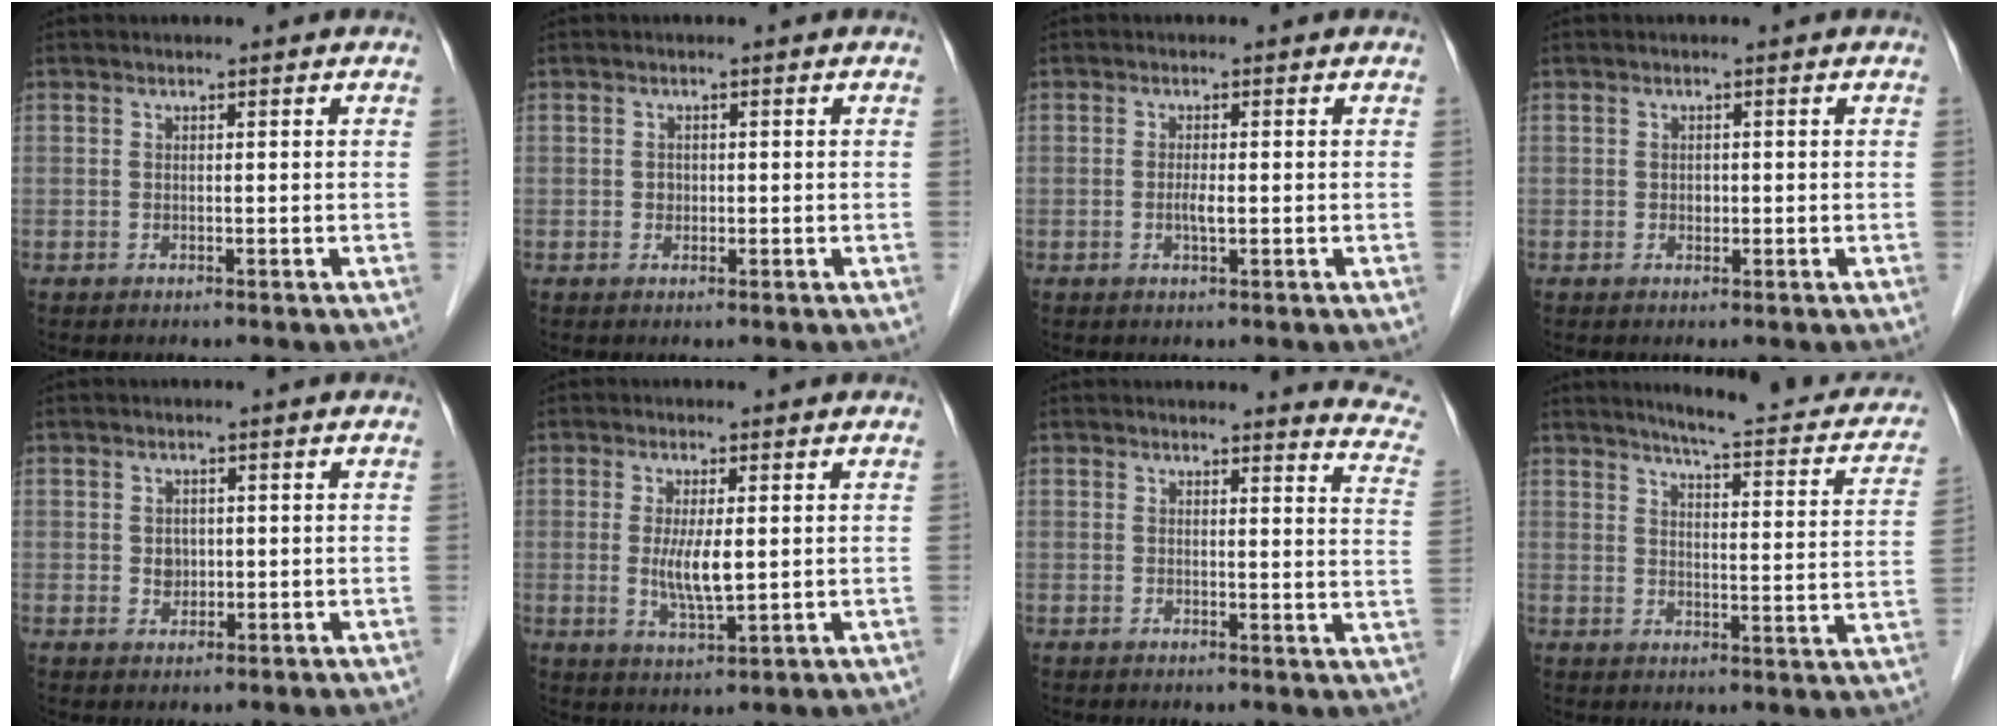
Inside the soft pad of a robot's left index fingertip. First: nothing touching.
{"total": 1.0, "force": [-0.1, 0.9, 0.4], "torque": [-0.007, 0.003, -0.001]}
{"total": 1.8, "force": [-0.3, 0.3, 1.7], "torque": [-0.036, 0.000, -0.006]}
{"total": 1.0, "force": [-0.2, 0.8, 0.6], "torque": [-0.011, 0.002, -0.001]}
{"total": 2.0, "force": [0.0, 1.7, 1.0], "torque": [-0.018, 0.003, 0.006]}
{"total": 5.3, "force": [0.2, 1.1, 5.1], "torque": [-0.103, -0.012, 0.007]}
{"total": 8.4, "force": [8.2, 0.3, 1.6], "torque": [-0.001, -0.071, 0.057]}
{"total": 16.9, "force": [14.4, 2.7, 8.3], "torque": [-0.094, -0.021, 0.161]}